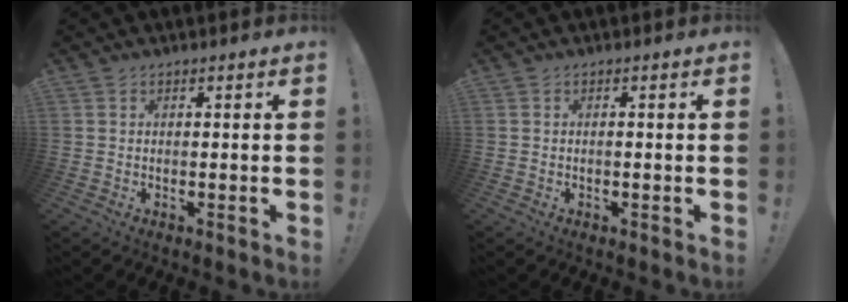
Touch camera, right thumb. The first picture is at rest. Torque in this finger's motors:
{"motor_torque": [-0.09, -0.05, -0.20, 0.13, 0.00]}